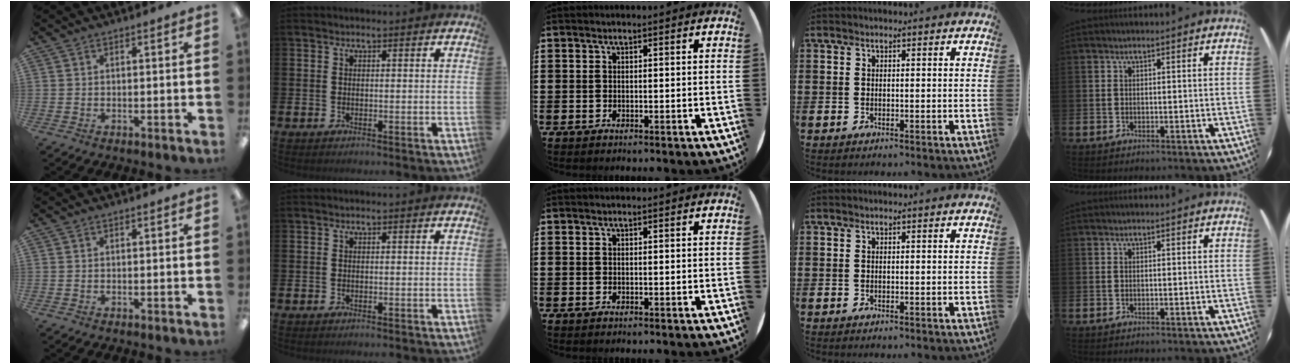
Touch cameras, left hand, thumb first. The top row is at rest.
{}